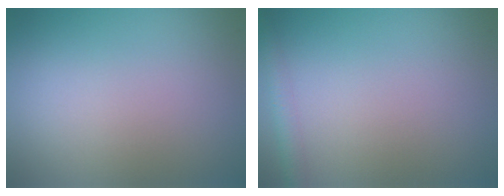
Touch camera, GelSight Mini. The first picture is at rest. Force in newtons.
{"total": 1.9, "press": 1.9, "slide": 0.1}